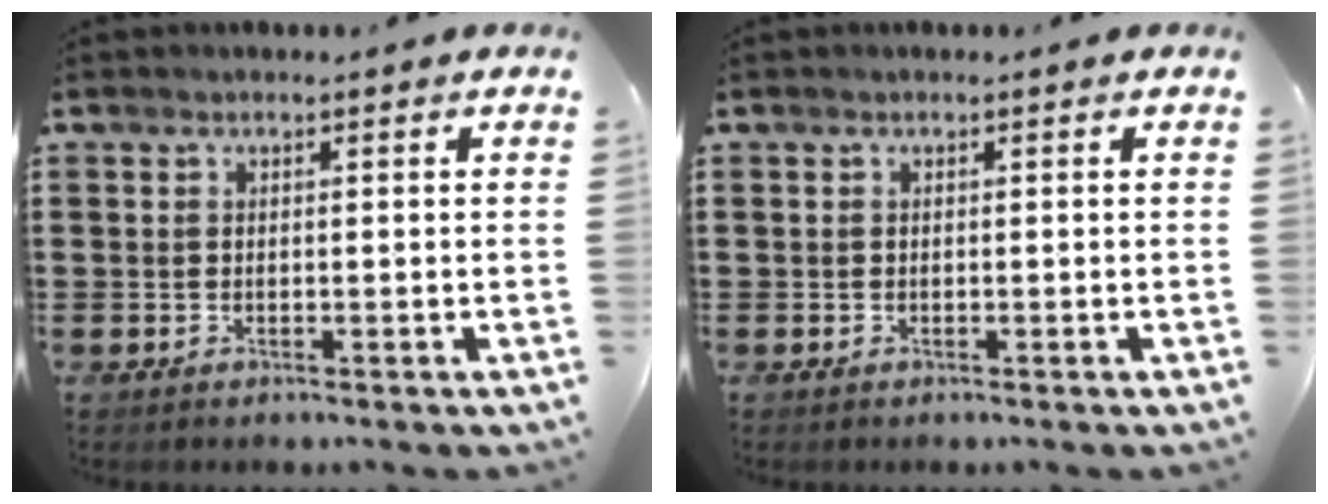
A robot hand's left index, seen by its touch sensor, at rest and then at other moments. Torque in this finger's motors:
{"motor_torque": [-0.01, 0.01, 0.01, 0.00]}